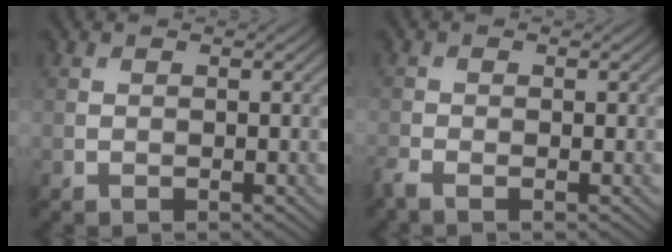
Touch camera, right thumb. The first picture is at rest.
{"total": 1.7, "force": [-1.3, 0.3, 0.9], "torque": [-0.029, -0.007, -0.035]}